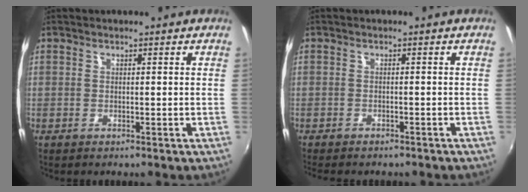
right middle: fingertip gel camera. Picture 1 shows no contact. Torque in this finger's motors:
{"motor_torque": [1.07, -1.06, 0.10, 0.04]}